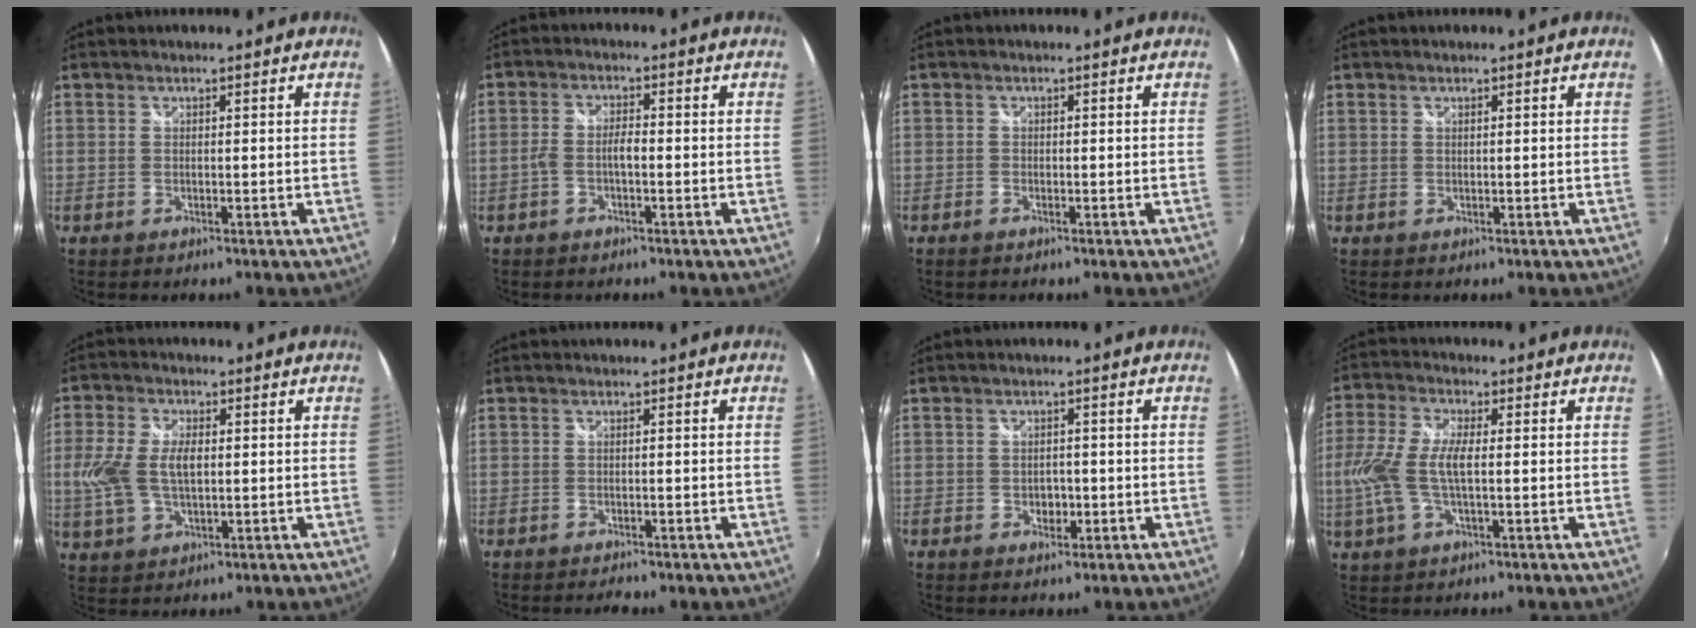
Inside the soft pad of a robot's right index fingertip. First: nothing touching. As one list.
[{"total": 3.1, "force": [-1.3, 1.0, 2.7], "torque": [-0.061, 0.008, -0.026]}, {"total": 0.8, "force": [-0.7, 0.3, 0.3], "torque": [-0.008, -0.002, -0.014]}, {"total": 0.0}, {"total": 9.2, "force": [0.1, 5.1, 7.6], "torque": [-0.164, 0.003, 0.001]}, {"total": 2.0, "force": [-1.8, 0.6, 0.8], "torque": [-0.022, -0.009, -0.026]}, {"total": 2.5, "force": [-0.7, 2.1, 1.1], "torque": [-0.016, 0.000, -0.009]}, {"total": 9.8, "force": [-0.8, 3.3, 9.2], "torque": [-0.203, 0.001, -0.016]}]